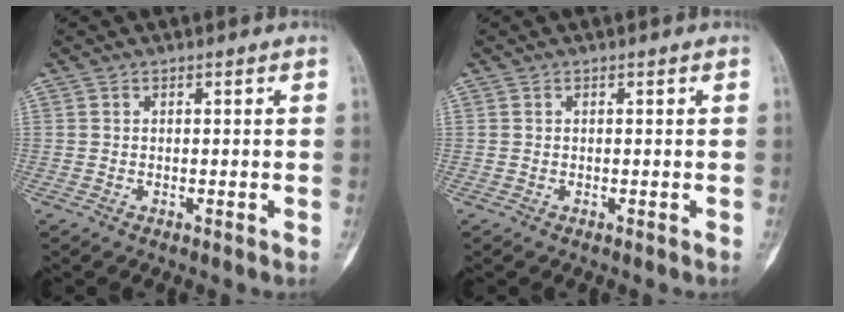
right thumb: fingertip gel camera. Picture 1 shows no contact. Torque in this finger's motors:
{"motor_torque": [0.00, 0.00, 0.03, -0.02, 0.00]}